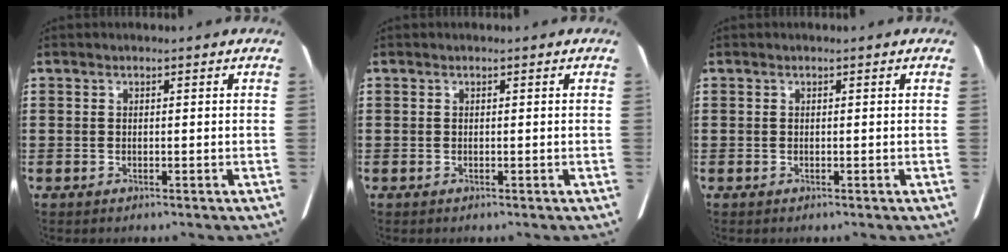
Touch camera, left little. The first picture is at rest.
{"total": 0.0}
{"total": 0.0}